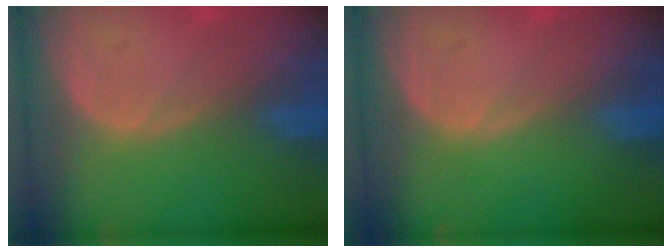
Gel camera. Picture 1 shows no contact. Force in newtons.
{"total": 0.0}